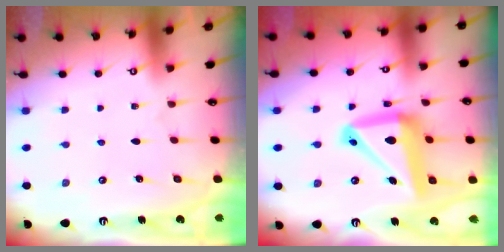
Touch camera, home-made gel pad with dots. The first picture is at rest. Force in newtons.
{"total": 16.6, "press": 16.4, "slide": 2.2}